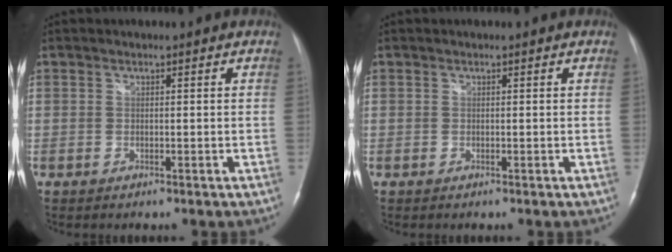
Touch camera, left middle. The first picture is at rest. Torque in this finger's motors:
{"motor_torque": [-0.10, 0.01, 0.02, 0.00]}